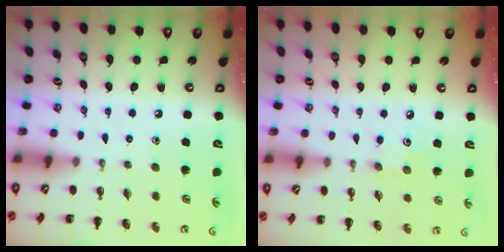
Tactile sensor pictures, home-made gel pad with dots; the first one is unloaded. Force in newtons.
{"total": 3.7, "press": 3.5, "slide": 1.0}